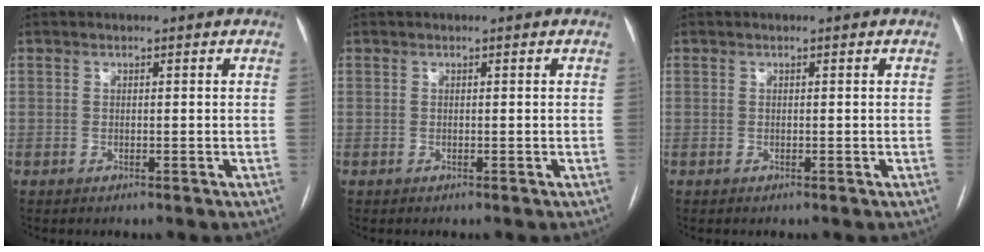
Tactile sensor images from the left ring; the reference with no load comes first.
{"total": 0.0}
{"total": 0.0}